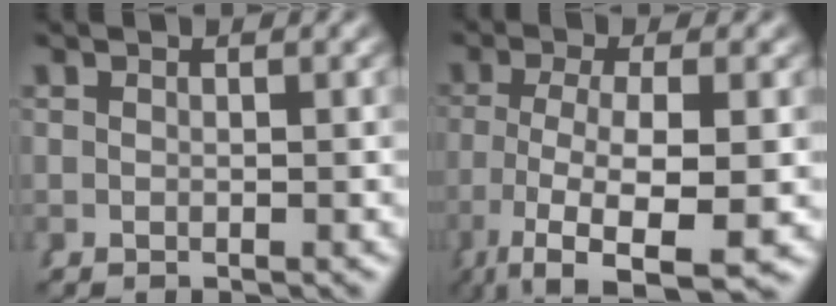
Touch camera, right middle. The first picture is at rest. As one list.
[{"total": 9.2, "force": [-5.7, 3.9, 6.2], "torque": [-0.146, -0.057, -0.063]}]